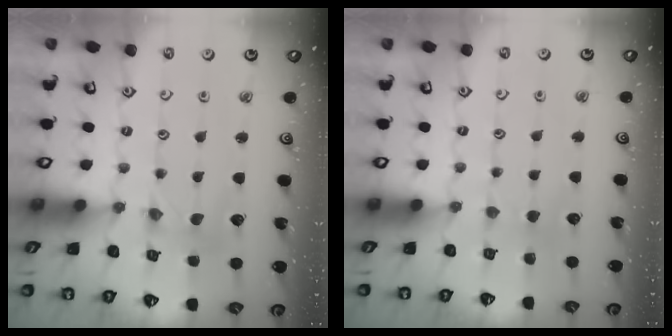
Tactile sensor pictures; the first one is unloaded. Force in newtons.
{"total": 2.1, "press": 2.1, "slide": 0.4}